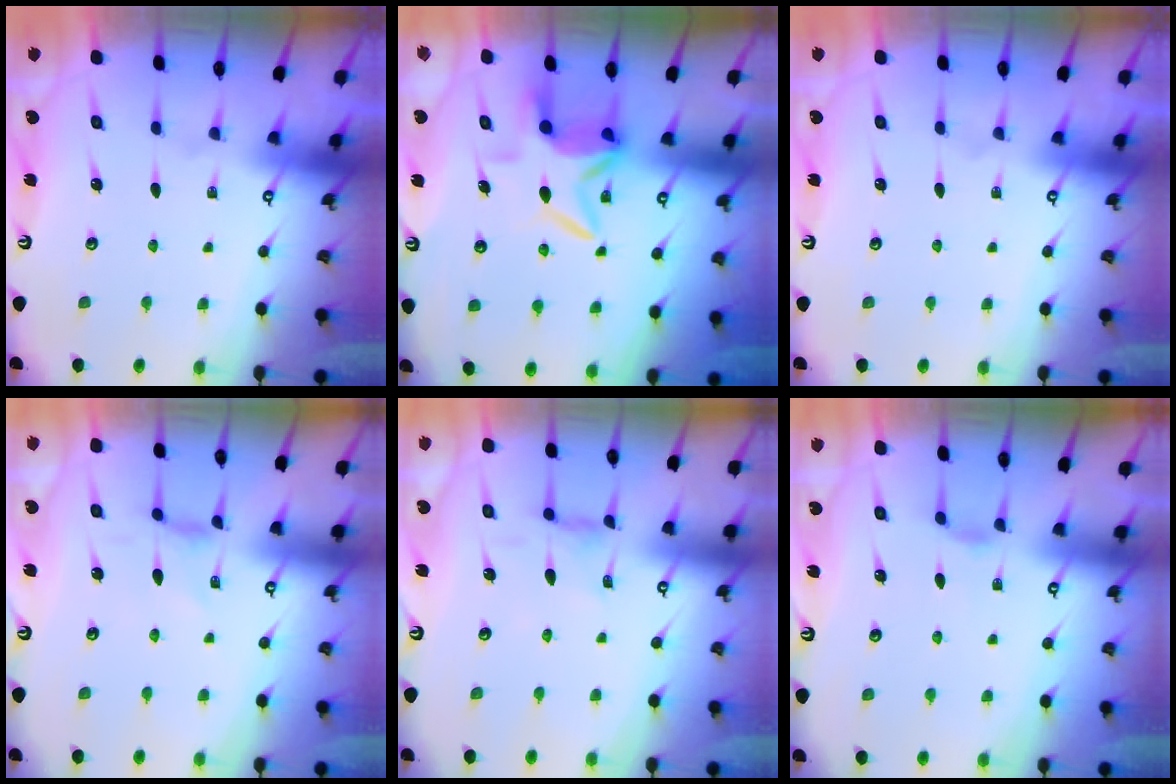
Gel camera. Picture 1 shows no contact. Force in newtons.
{"total": 7.7, "press": 7.6, "slide": 1.0}
{"total": 0.0}
{"total": 0.0}
{"total": 2.7, "press": 2.6, "slide": 0.4}
{"total": 1.1, "press": 1.0, "slide": 0.3}